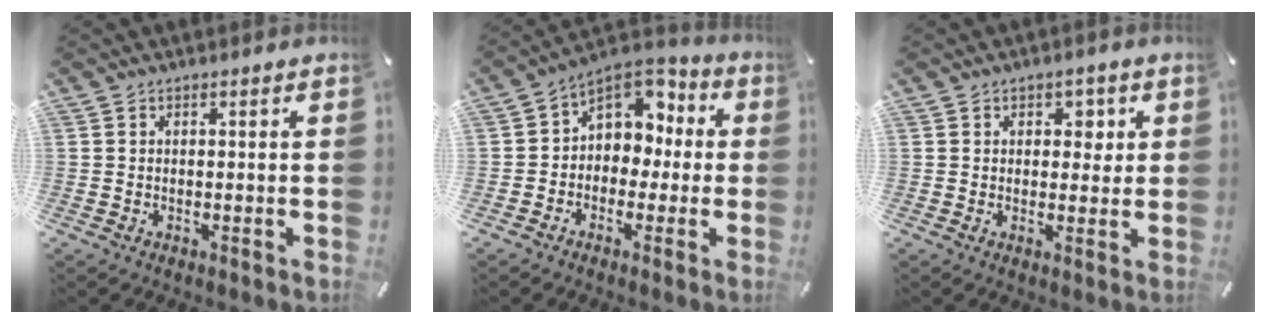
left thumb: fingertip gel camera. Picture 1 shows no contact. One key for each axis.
{"total": 8.4, "fx": 1.9, "fy": 7.4, "fz": 3.5, "tx": -0.056, "ty": -0.013, "tz": 0.038}
{"total": 4.1, "fx": 1.3, "fy": 2.9, "fz": 2.6, "tx": -0.017, "ty": -0.008, "tz": 0.011}